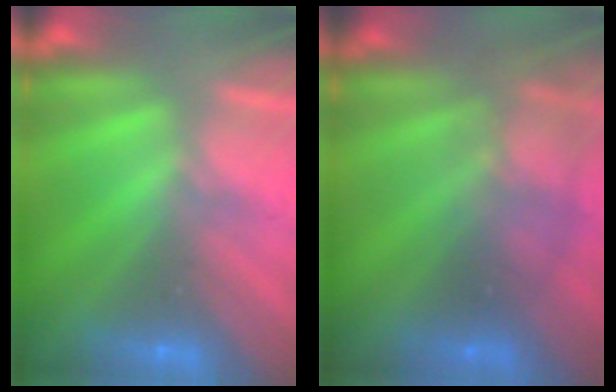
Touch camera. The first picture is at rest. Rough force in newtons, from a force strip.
{"total": 2.1}